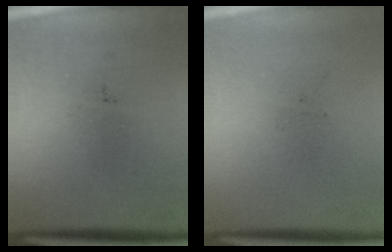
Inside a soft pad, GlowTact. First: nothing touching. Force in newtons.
{"total": 0.0}